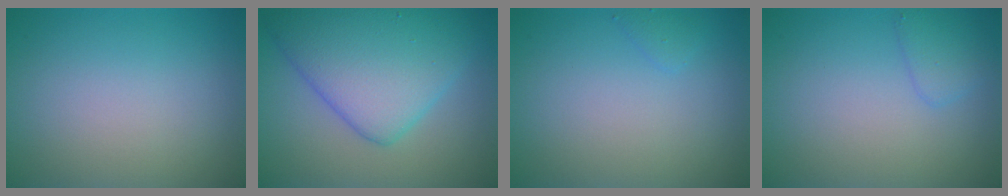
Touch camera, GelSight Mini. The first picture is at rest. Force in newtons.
{"total": 8.4, "press": 8.4, "slide": 0.2}
{"total": 0.8, "press": 0.8, "slide": 0.0}
{"total": 1.6, "press": 1.6, "slide": 0.1}